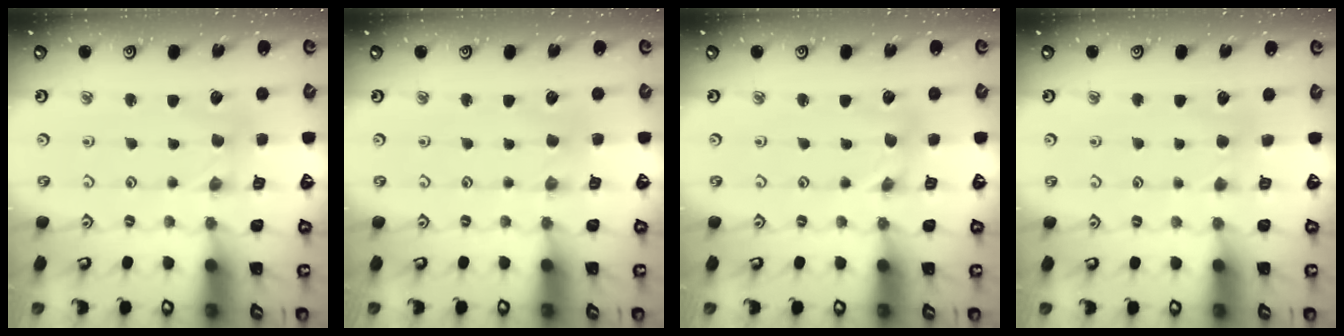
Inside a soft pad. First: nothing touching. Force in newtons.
{"total": 1.3, "press": 1.2, "slide": 0.2}
{"total": 0.0}
{"total": 2.8, "press": 2.7, "slide": 0.5}